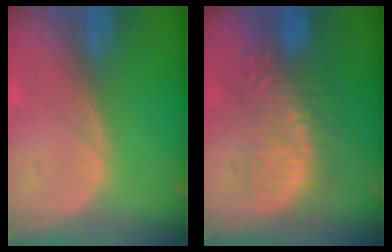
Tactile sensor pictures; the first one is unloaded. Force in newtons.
{"total": 9.0, "press": 8.7, "slide": 2.2}